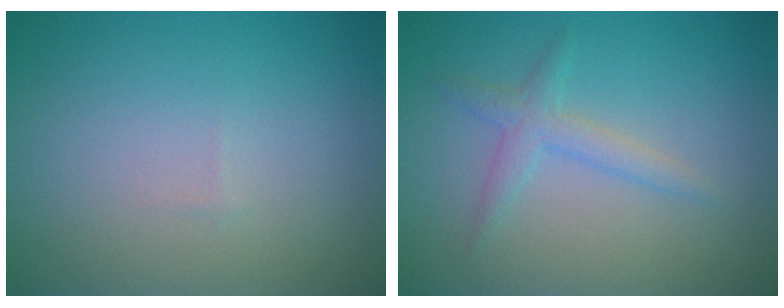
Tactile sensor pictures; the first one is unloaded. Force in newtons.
{"total": 1.9, "press": 1.9, "slide": 0.1}